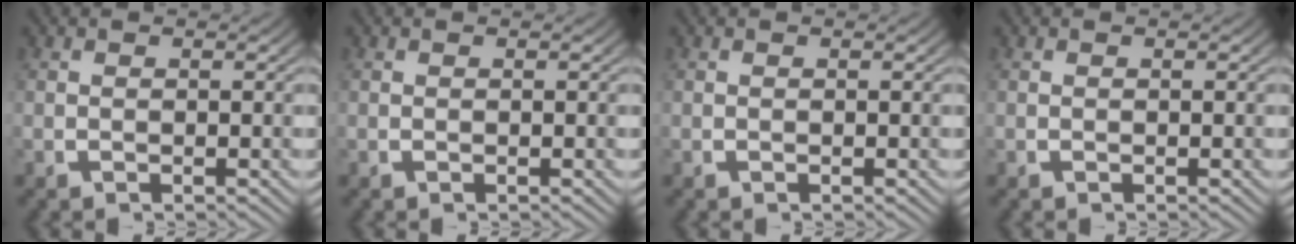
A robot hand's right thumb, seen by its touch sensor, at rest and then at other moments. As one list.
[{"total": 0.0}, {"total": 0.0}, {"total": 0.0}]